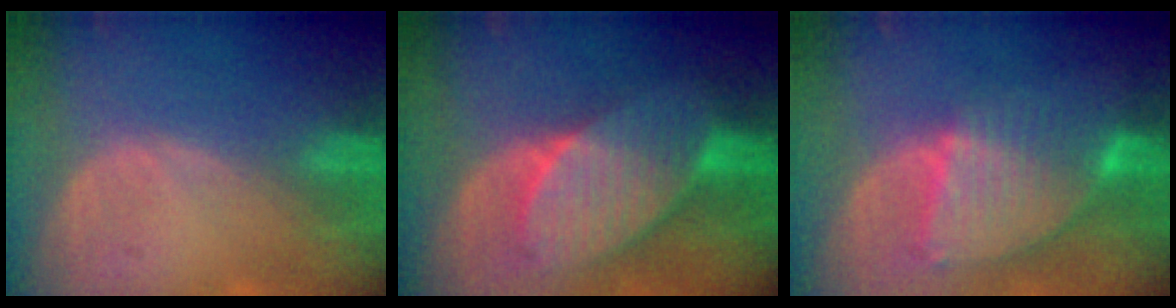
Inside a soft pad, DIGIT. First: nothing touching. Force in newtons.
{"total": 8.8, "press": 8.8, "slide": 0.3}
{"total": 8.7, "press": 7.6, "slide": 4.2}